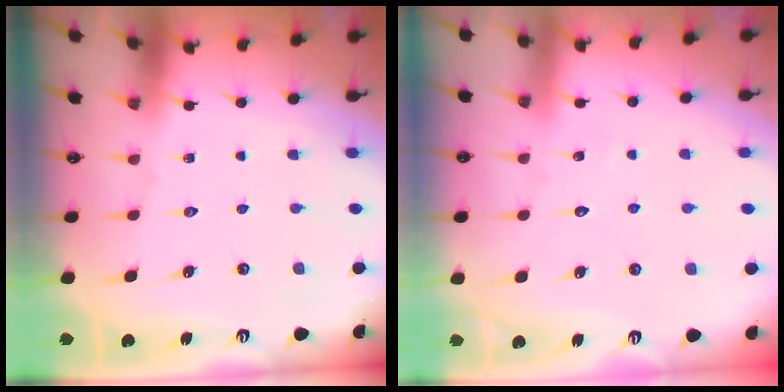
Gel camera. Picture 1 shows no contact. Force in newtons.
{"total": 3.5, "press": 3.5, "slide": 0.3}